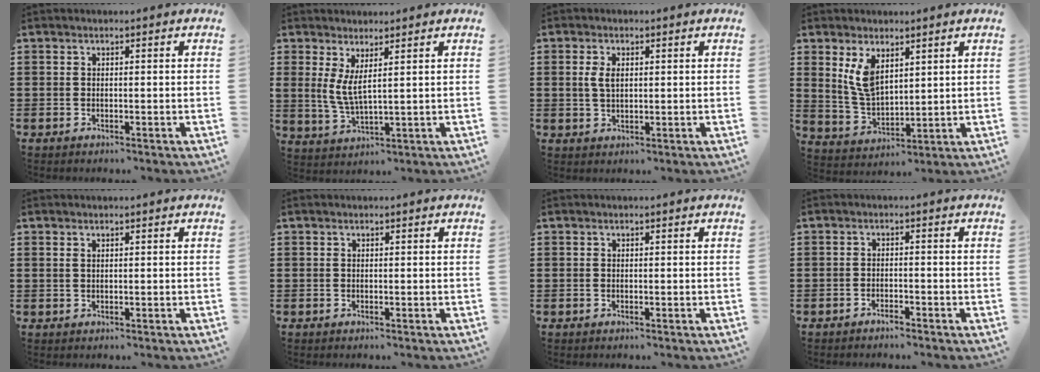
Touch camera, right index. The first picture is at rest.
{"total": 3.8, "force": [1.8, 0.9, 3.3], "torque": [-0.080, -0.005, 0.031]}
{"total": 2.9, "force": [0.5, 1.5, 2.5], "torque": [-0.060, 0.005, 0.004]}
{"total": 6.7, "force": [3.4, 3.4, 4.7], "torque": [-0.110, -0.004, 0.061]}
{"total": 0.6, "force": [0.3, 0.3, 0.4], "torque": [-0.010, 0.002, 0.006]}
{"total": 0.0}
{"total": 0.0}
{"total": 1.3, "force": [-1.3, 0.2, 0.2], "torque": [-0.009, 0.002, -0.026]}